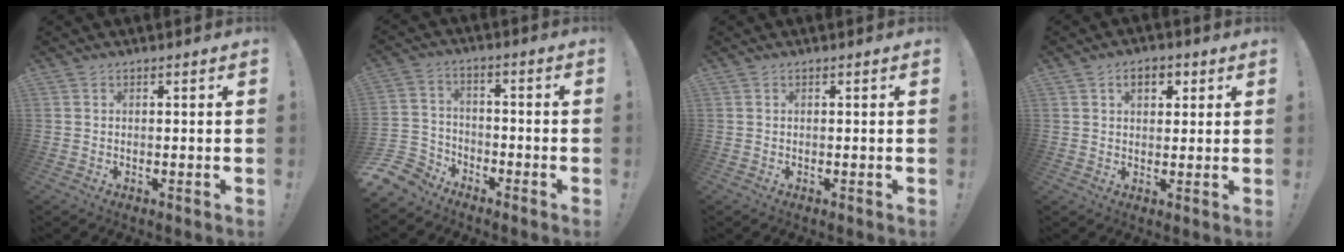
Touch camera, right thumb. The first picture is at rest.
{"total": 7.0, "force": [-5.5, 4.2, 1.1], "torque": [-0.022, 0.033, -0.105]}
{"total": 0.0}
{"total": 5.3, "force": [2.1, 3.4, 3.5], "torque": [-0.047, 0.001, 0.033]}